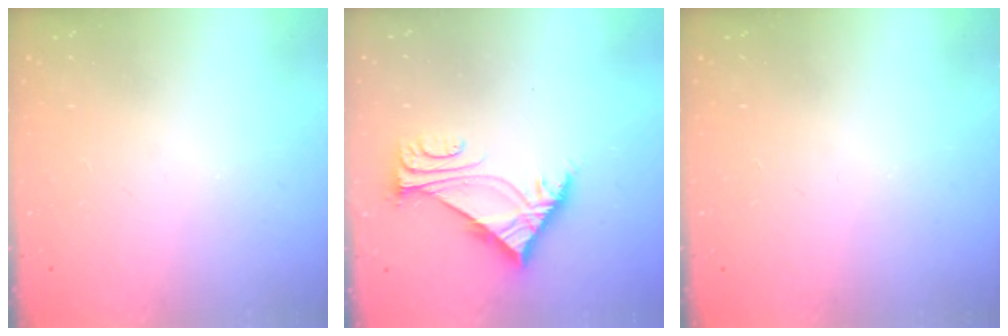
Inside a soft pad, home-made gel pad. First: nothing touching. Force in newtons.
{"total": 6.0, "press": 6.0, "slide": 0.5}
{"total": 0.0}